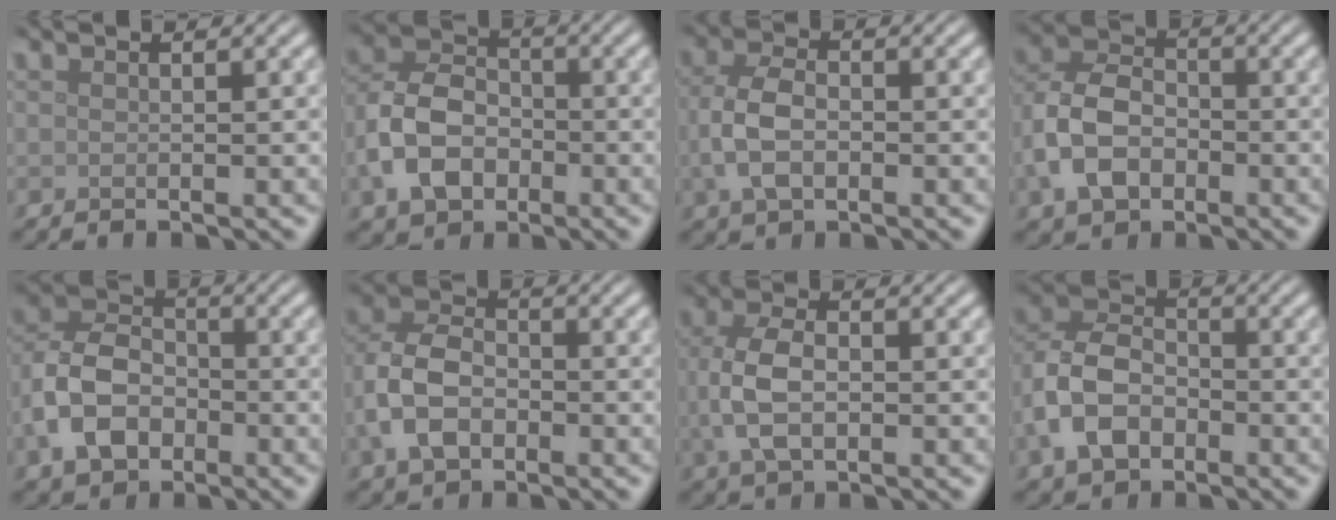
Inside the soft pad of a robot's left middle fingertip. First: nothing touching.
{"total": 6.7, "force": [-2.1, 4.9, 4.0], "torque": [-0.085, 0.003, -0.048]}
{"total": 4.5, "force": [-0.5, 2.9, 3.4], "torque": [-0.079, 0.000, -0.013]}
{"total": 6.6, "force": [-1.9, 4.8, 4.1], "torque": [-0.091, 0.003, -0.045]}
{"total": 6.8, "force": [-2.2, 5.0, 4.1], "torque": [-0.087, 0.004, -0.051]}
{"total": 6.1, "force": [-1.5, 4.4, 3.9], "torque": [-0.094, 0.005, -0.039]}
{"total": 5.0, "force": [-0.2, 3.0, 4.0], "torque": [-0.095, -0.003, -0.003]}
{"total": 6.8, "force": [-2.1, 5.0, 4.1], "torque": [-0.093, 0.003, -0.050]}